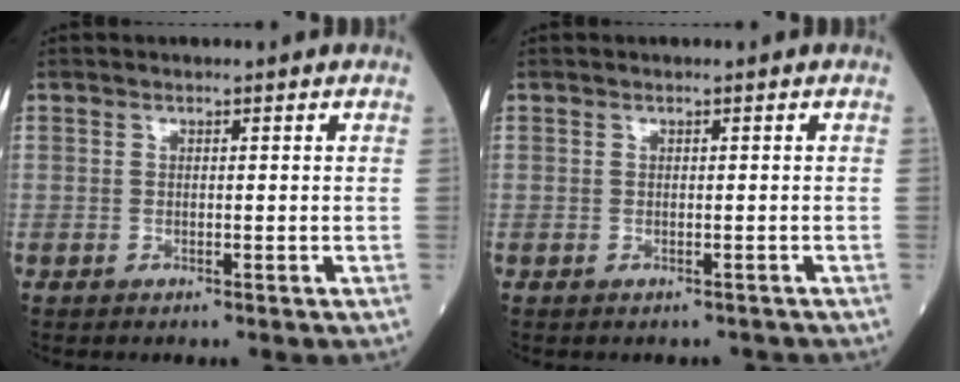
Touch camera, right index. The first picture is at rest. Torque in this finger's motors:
{"motor_torque": [-0.05, -0.01, -0.03, 0.00]}